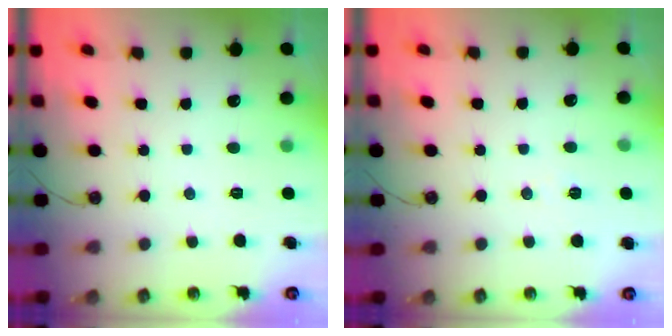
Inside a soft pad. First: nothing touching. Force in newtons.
{"total": 6.2, "press": 4.2, "slide": 4.5}